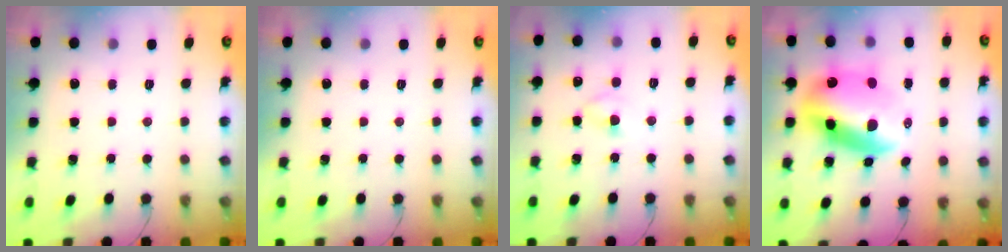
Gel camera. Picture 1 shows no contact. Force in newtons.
{"total": 0.0}
{"total": 3.0, "press": 2.7, "slide": 1.2}
{"total": 14.0, "press": 13.6, "slide": 3.5}